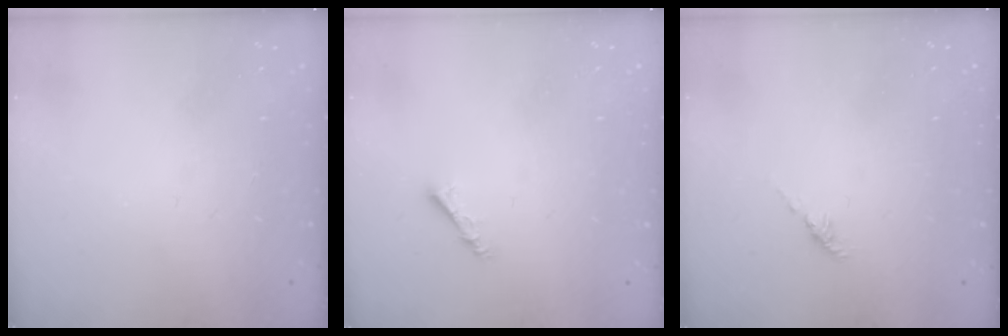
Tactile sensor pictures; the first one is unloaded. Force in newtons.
{"total": 3.0, "press": 2.9, "slide": 0.6}
{"total": 1.2, "press": 1.1, "slide": 0.5}